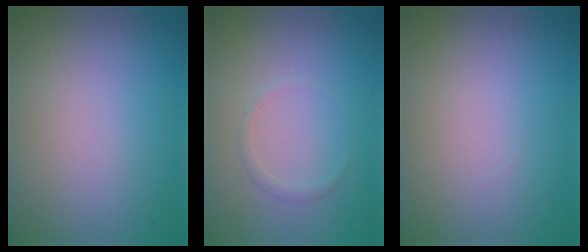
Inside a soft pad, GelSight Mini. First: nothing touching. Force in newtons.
{"total": 0.7, "press": 0.7, "slide": 0.0}
{"total": 0.0}